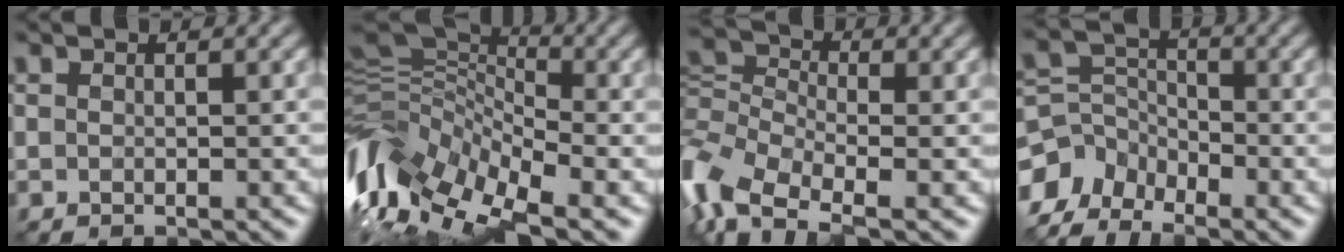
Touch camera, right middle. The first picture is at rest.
{"total": 11.9, "force": [-4.5, 6.3, 9.1], "torque": [-0.198, 0.009, -0.095]}
{"total": 7.7, "force": [-3.0, 4.4, 5.6], "torque": [-0.132, 0.004, -0.080]}
{"total": 4.9, "force": [-3.6, 2.8, 1.7], "torque": [-0.035, 0.001, -0.083]}